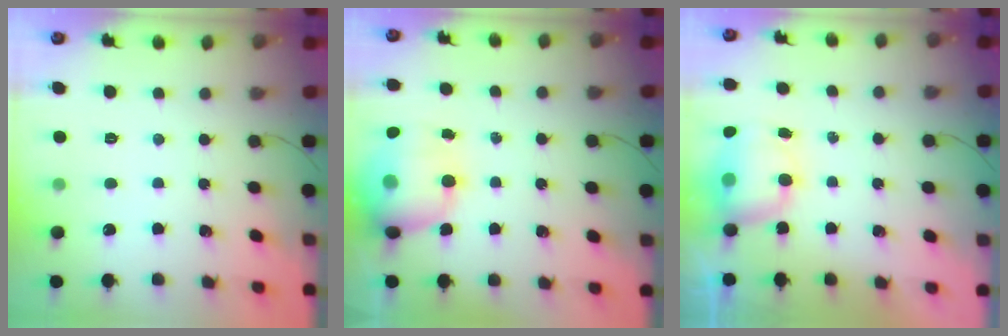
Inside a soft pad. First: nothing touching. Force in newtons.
{"total": 15.2, "press": 14.7, "slide": 3.8}
{"total": 7.1, "press": 6.9, "slide": 1.6}